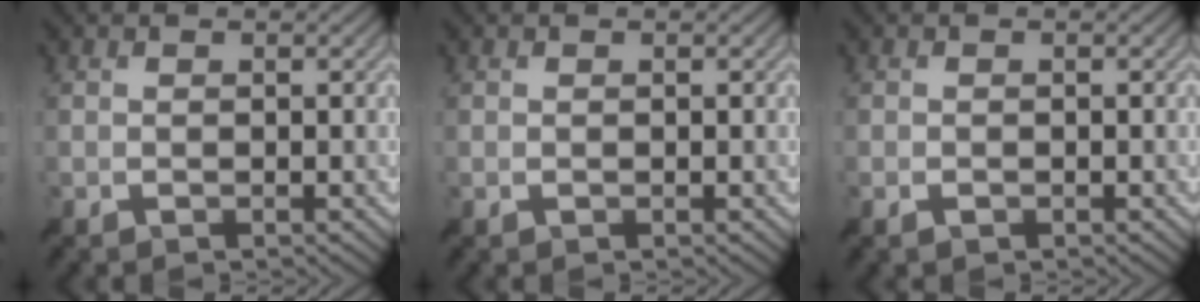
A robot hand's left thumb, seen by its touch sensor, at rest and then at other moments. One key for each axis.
{"total": 0.0}
{"total": 0.8, "fx": -0.6, "fy": 0.5, "fz": 0.4, "tx": -0.010, "ty": -0.003, "tz": -0.010}